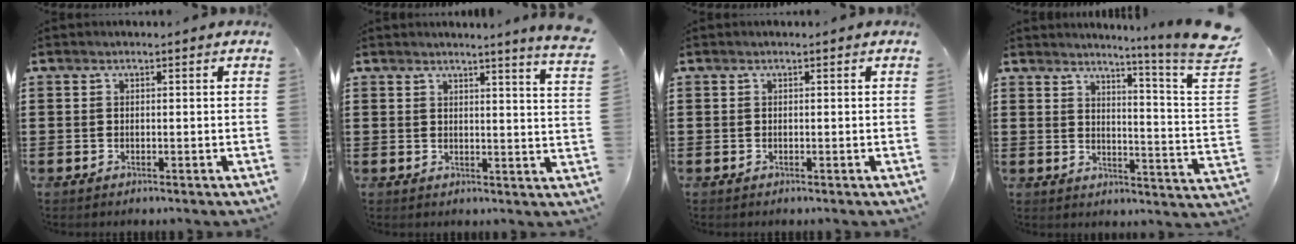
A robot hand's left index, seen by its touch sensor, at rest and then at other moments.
{"total": 3.7, "force": [3.2, -1.2, 1.3], "torque": [-0.026, -0.024, 0.053]}
{"total": 0.0}
{"total": 6.3, "force": [4.8, -1.5, 3.7], "torque": [-0.076, -0.052, 0.071]}